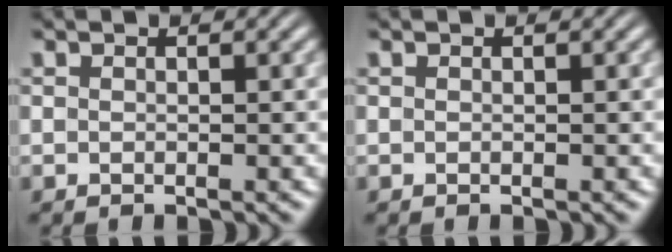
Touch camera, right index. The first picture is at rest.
{"total": 0.0}